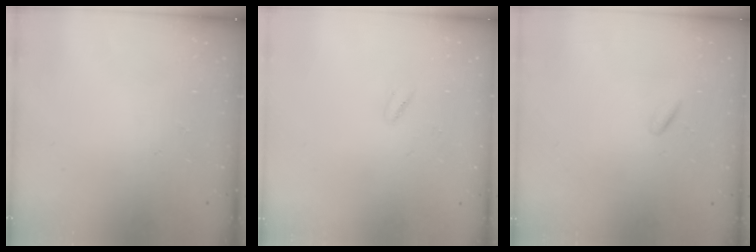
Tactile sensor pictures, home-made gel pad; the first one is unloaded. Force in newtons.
{"total": 2.3, "press": 2.2, "slide": 0.7}
{"total": 1.2, "press": 1.0, "slide": 0.6}